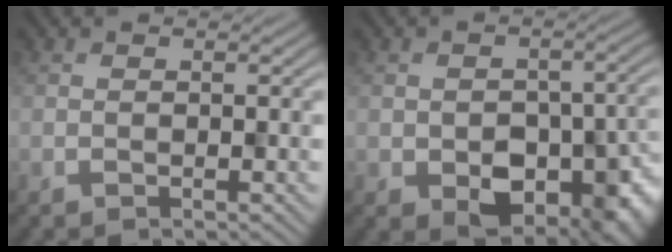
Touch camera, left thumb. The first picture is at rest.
{"total": 8.9, "force": [-2.9, 6.4, 5.5], "torque": [-0.071, -0.033, -0.031]}